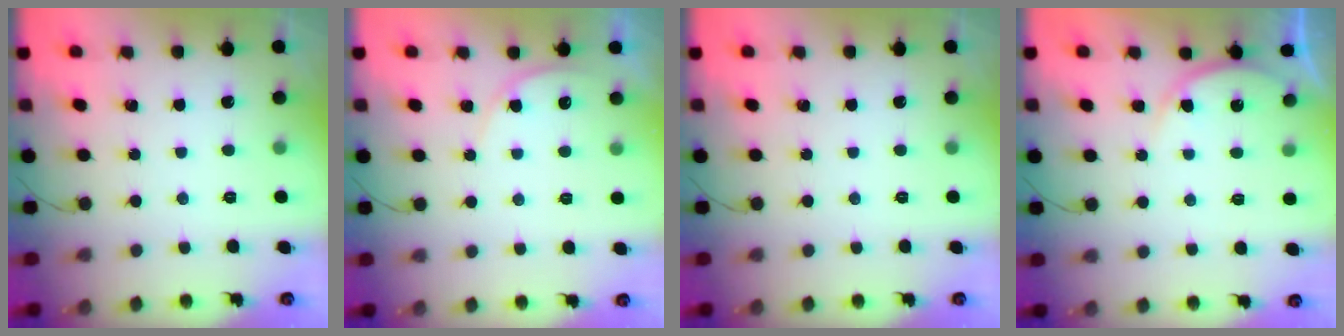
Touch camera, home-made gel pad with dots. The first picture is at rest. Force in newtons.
{"total": 4.8, "press": 4.7, "slide": 0.3}
{"total": 0.0}
{"total": 6.3, "press": 6.3, "slide": 0.3}